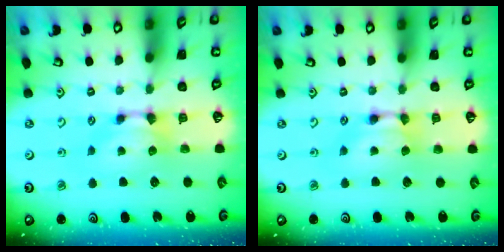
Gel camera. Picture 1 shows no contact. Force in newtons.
{"total": 1.8, "press": 1.8, "slide": 0.1}